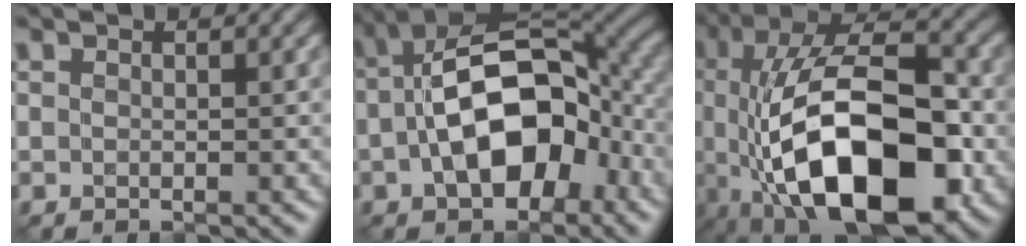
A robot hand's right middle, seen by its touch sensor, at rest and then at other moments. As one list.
[{"total": 12.6, "force": [-1.7, 7.4, 10.1], "torque": [-0.179, 0.000, -0.032]}, {"total": 15.4, "force": [-4.0, 7.4, 12.9], "torque": [-0.218, -0.009, -0.068]}]